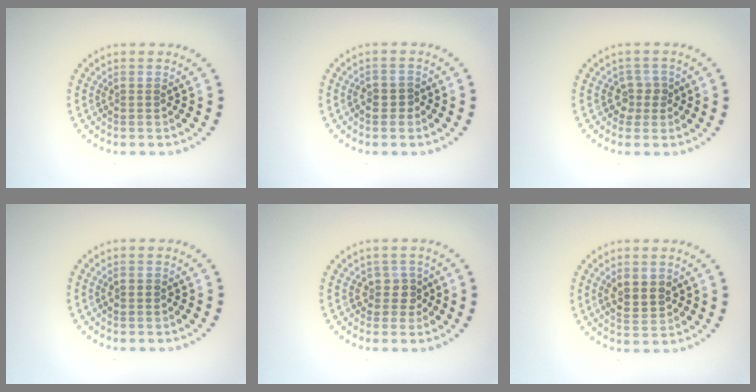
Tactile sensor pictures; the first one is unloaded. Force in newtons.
{"total": 1.4, "press": 1.2, "slide": 0.6}
{"total": 1.7, "press": 1.3, "slide": 1.1}
{"total": 1.1, "press": 1.1, "slide": 0.1}
{"total": 2.0, "press": 1.6, "slide": 1.2}
{"total": 3.0, "press": 3.0, "slide": 0.1}